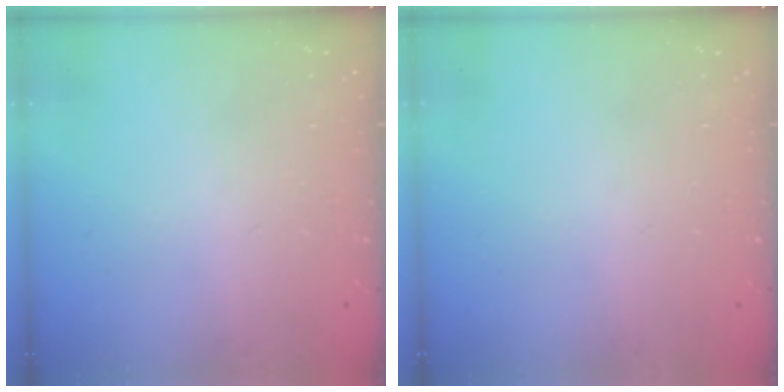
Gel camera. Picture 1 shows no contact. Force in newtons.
{"total": 0.0}